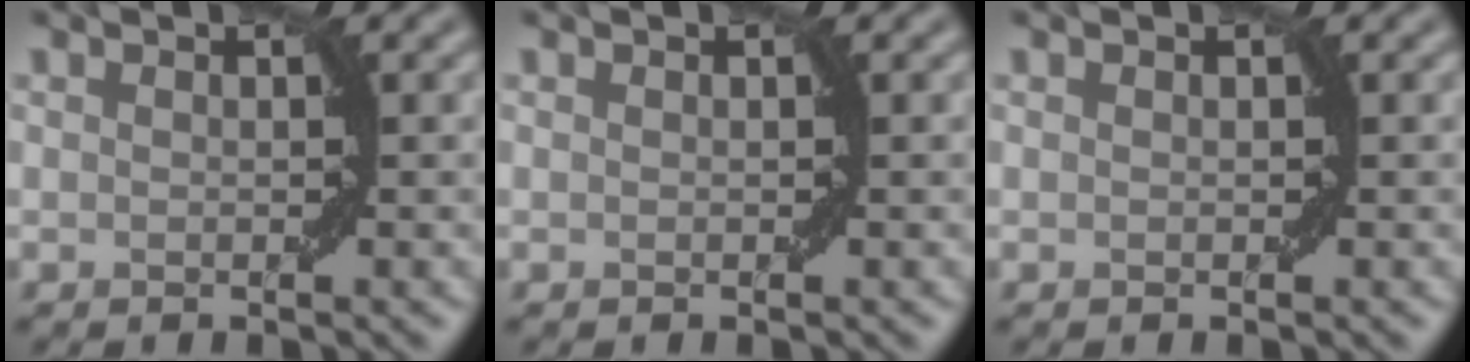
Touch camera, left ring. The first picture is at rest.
{"total": 0.0}
{"total": 0.0}